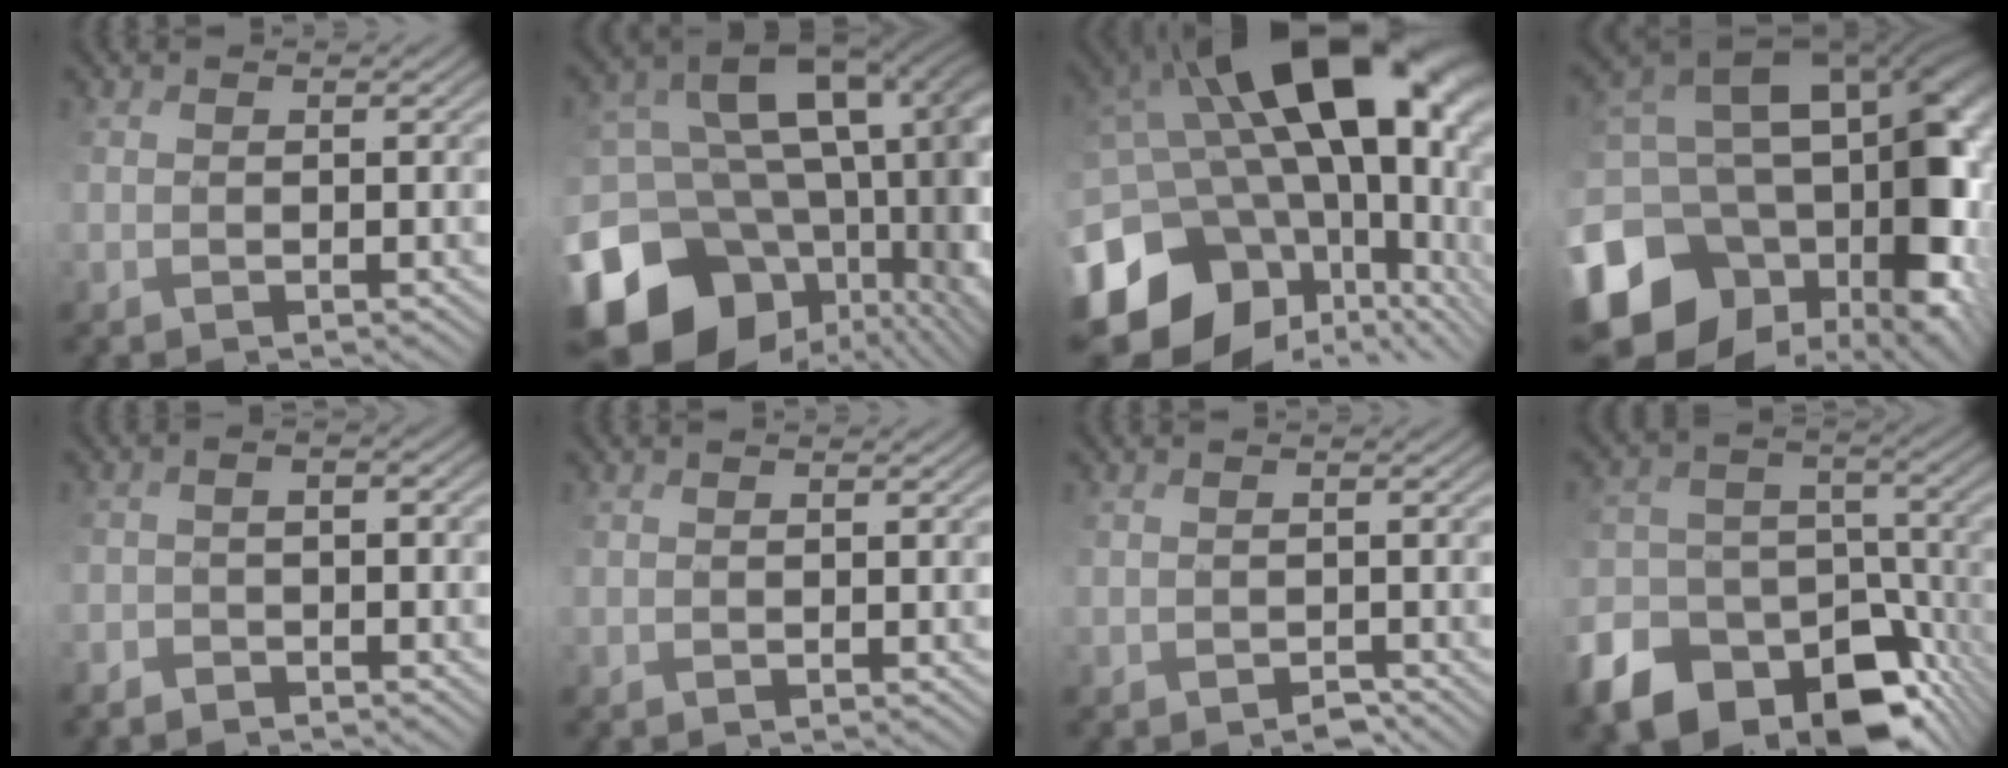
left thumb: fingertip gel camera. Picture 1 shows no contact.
{"total": 20.0, "force": [-2.3, 14.9, 13.2], "torque": [-0.253, -0.048, 0.004]}
{"total": 20.8, "force": [-1.7, 14.4, 15.0], "torque": [-0.266, -0.041, -0.003]}
{"total": 19.8, "force": [-3.1, 15.1, 12.4], "torque": [-0.249, -0.023, -0.020]}
{"total": 3.0, "force": [-2.7, 0.6, 1.0], "torque": [-0.014, 0.001, -0.057]}
{"total": 0.0}
{"total": 2.2, "force": [-1.8, 1.0, 0.7], "torque": [-0.008, -0.003, -0.033]}
{"total": 16.0, "force": [-10.3, 9.7, 7.4], "torque": [-0.180, -0.037, -0.155]}